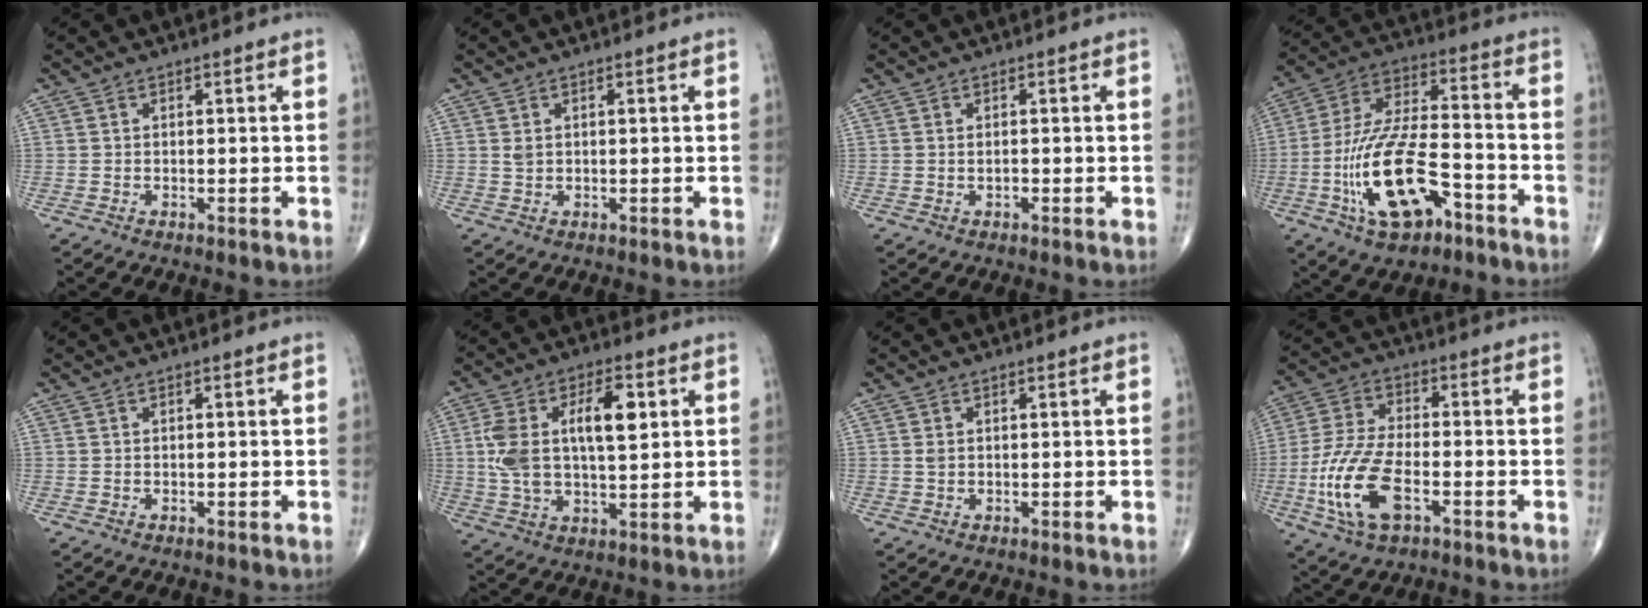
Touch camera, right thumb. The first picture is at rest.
{"total": 1.4, "force": [0.4, 0.7, 1.1], "torque": [-0.022, 0.004, 0.013]}
{"total": 0.6, "force": [-0.1, 0.3, 0.5], "torque": [-0.008, 0.001, -0.002]}
{"total": 18.5, "force": [-7.5, 8.0, 14.9], "torque": [-0.286, 0.042, -0.129]}
{"total": 0.0}
{"total": 14.9, "force": [3.0, 7.0, 12.8], "torque": [-0.235, 0.010, 0.057]}
{"total": 0.8, "force": [0.2, 0.5, 0.6], "torque": [-0.013, 0.003, 0.008]}
{"total": 14.0, "force": [-4.6, 6.6, 11.4], "torque": [-0.248, 0.014, -0.085]}